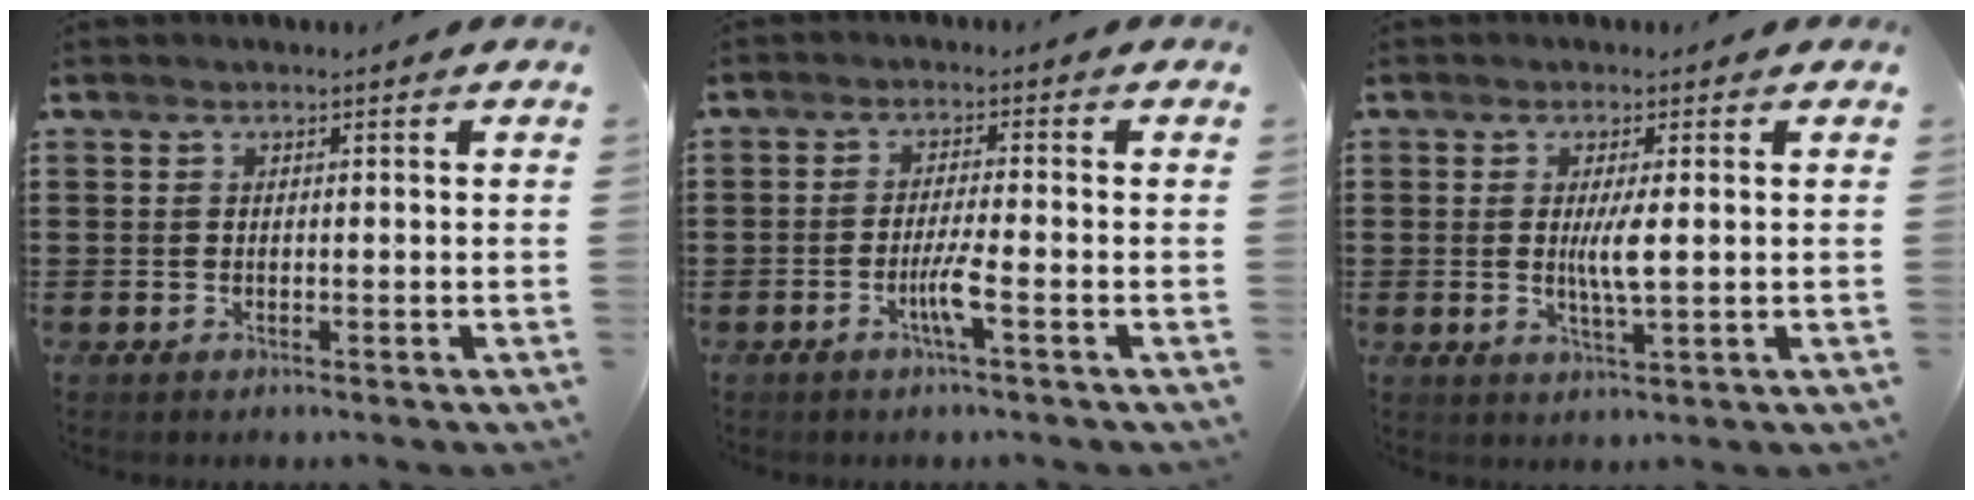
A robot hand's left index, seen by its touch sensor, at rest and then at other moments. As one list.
[{"total": 3.8, "force": [-1.8, 0.0, 3.4], "torque": [-0.066, -0.005, -0.036]}, {"total": 3.9, "force": [0.4, 0.4, 3.8], "torque": [-0.073, -0.002, 0.005]}]